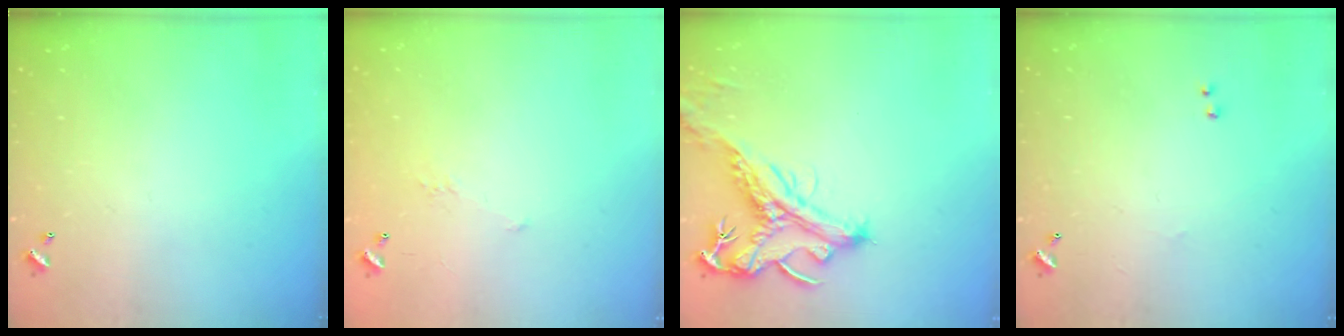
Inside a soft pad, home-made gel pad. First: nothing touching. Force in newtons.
{"total": 5.5, "press": 5.4, "slide": 0.9}
{"total": 2.0, "press": 1.5, "slide": 1.3}
{"total": 2.3, "press": 2.2, "slide": 0.8}